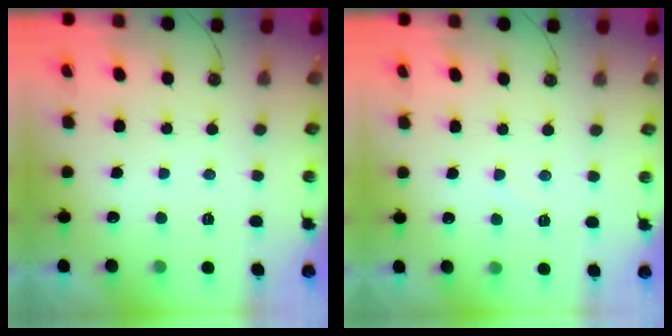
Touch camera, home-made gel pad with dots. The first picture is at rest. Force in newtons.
{"total": 3.8, "press": 3.8, "slide": 0.6}